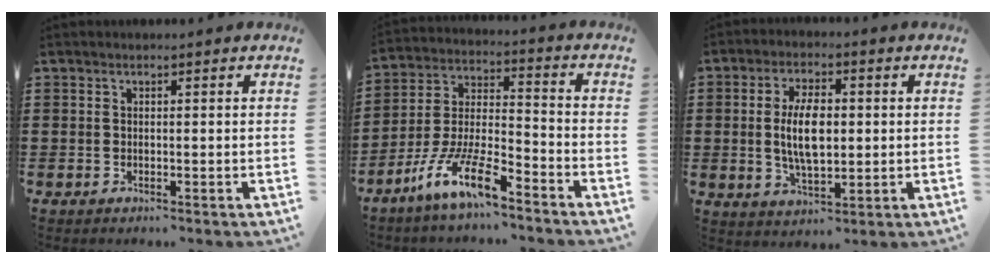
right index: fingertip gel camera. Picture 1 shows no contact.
{"total": 10.6, "force": [-8.0, 1.9, 6.7], "torque": [-0.156, 0.003, -0.159]}
{"total": 7.9, "force": [0.2, 3.5, 7.1], "torque": [-0.139, 0.001, -0.002]}